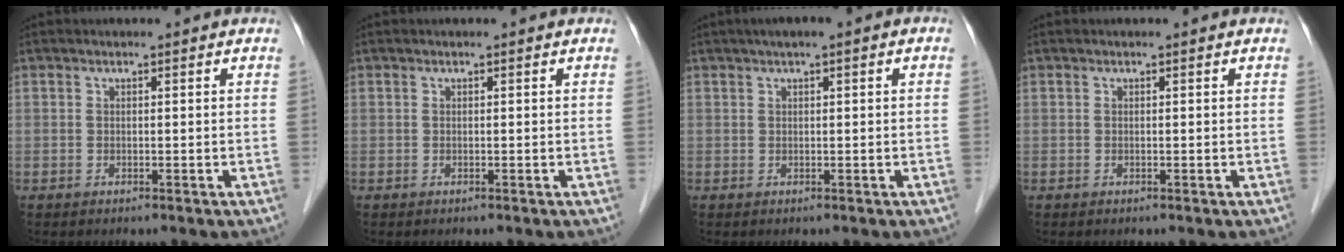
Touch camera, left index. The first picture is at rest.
{"total": 0.0}
{"total": 2.7, "force": [1.2, 0.5, 2.4], "torque": [-0.044, 0.017, 0.018]}
{"total": 0.0}